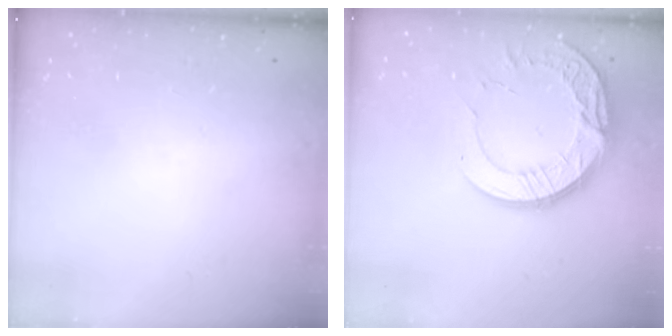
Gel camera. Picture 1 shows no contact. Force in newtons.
{"total": 15.6, "press": 15.5, "slide": 1.2}